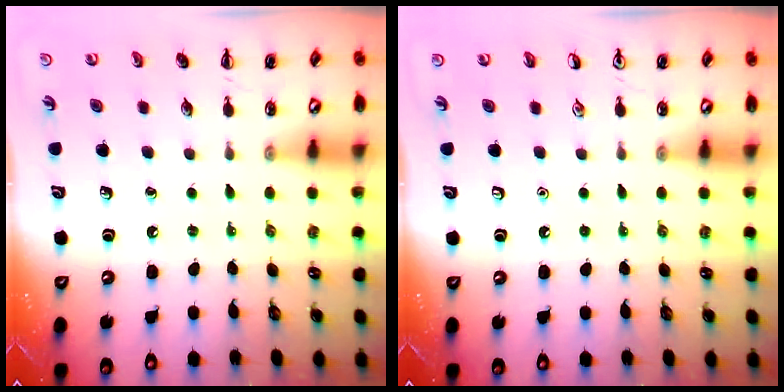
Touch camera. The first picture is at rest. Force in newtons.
{"total": 0.0}